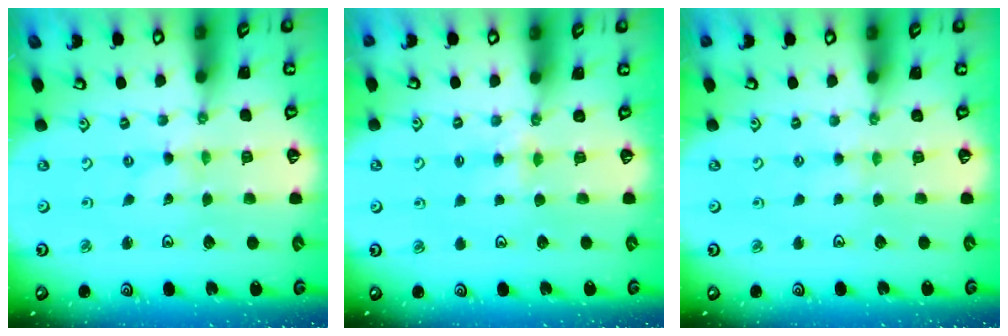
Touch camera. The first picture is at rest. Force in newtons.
{"total": 3.8, "press": 3.8, "slide": 0.6}
{"total": 1.9, "press": 1.9, "slide": 0.3}